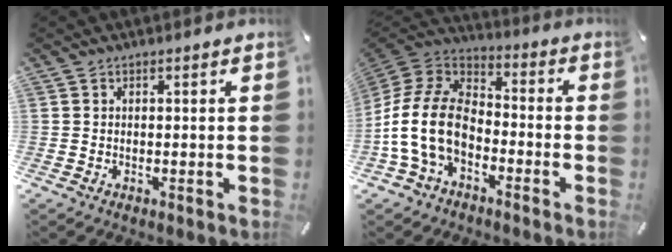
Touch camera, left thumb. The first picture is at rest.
{"total": 14.9, "force": [-5.7, 9.8, 9.6], "torque": [-0.221, 0.028, -0.108]}